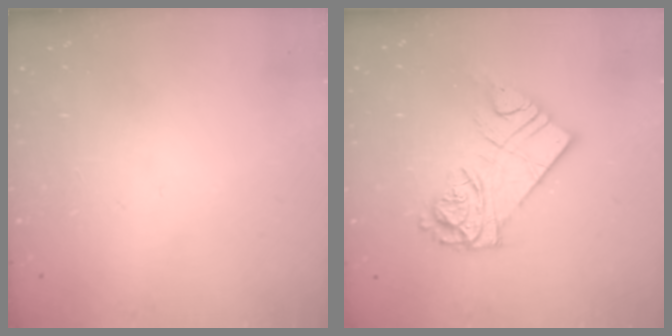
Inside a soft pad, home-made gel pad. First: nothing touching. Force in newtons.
{"total": 12.4, "press": 12.4, "slide": 0.9}